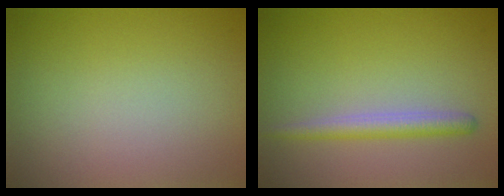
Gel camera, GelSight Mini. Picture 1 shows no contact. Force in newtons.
{"total": 2.2, "press": 2.2, "slide": 0.0}